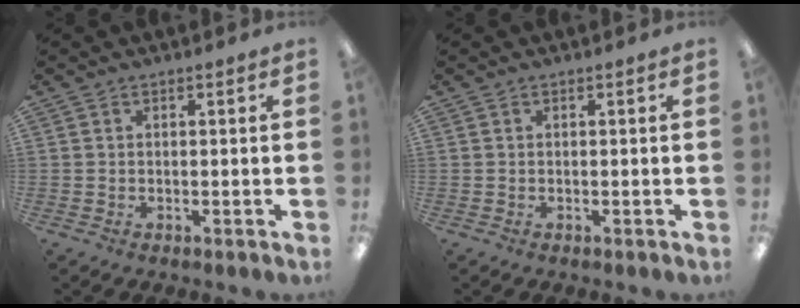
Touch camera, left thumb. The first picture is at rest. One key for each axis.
{"total": 0.0}